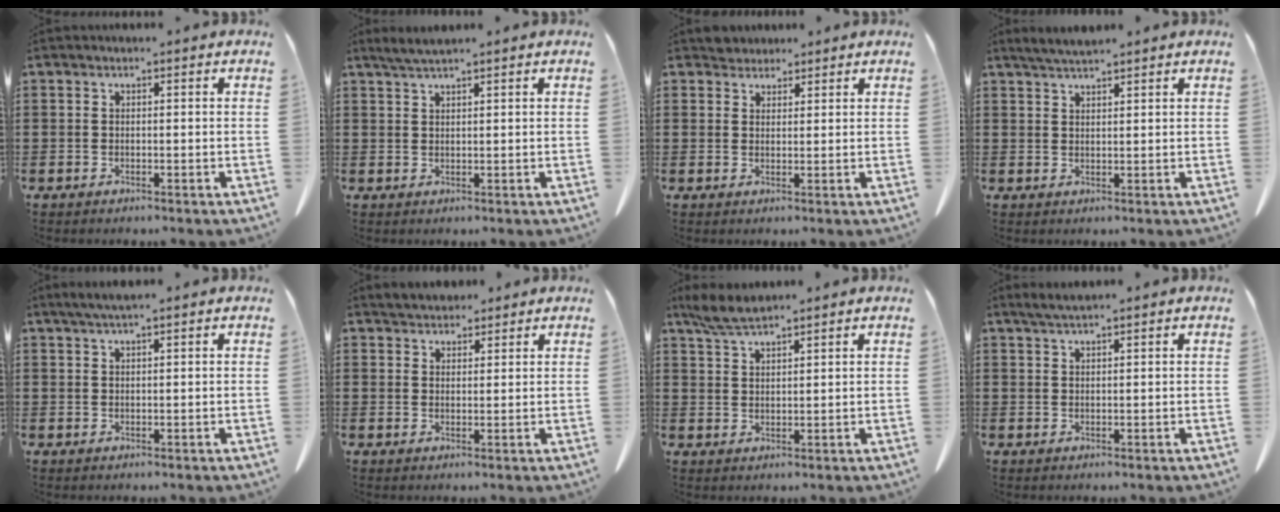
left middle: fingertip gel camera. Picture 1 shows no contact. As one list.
[{"total": 2.1, "force": [1.7, -0.2, 1.1], "torque": [-0.025, -0.001, 0.034]}, {"total": 2.6, "force": [2.4, 0.9, 0.0], "torque": [0.001, -0.002, 0.047]}, {"total": 2.7, "force": [2.5, 0.0, 1.1], "torque": [-0.028, -0.005, 0.048]}, {"total": 2.1, "force": [1.5, 0.0, 1.4], "torque": [-0.029, -0.002, 0.029]}, {"total": 2.6, "force": [2.6, 0.6, 0.0], "torque": [-0.007, -0.004, 0.051]}, {"total": 4.2, "force": [3.6, 0.5, 2.2], "torque": [-0.053, -0.008, 0.068]}, {"total": 1.8, "force": [1.6, -0.2, 0.9], "torque": [-0.021, -0.001, 0.030]}]